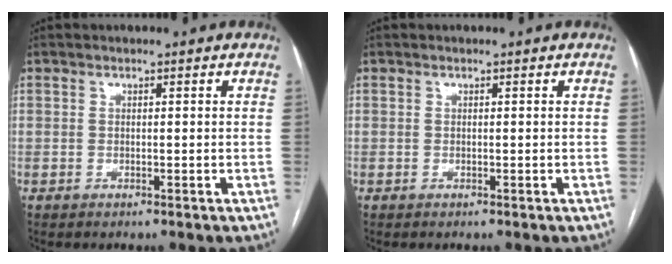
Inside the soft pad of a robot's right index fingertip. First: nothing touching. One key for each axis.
{"total": 0.0}